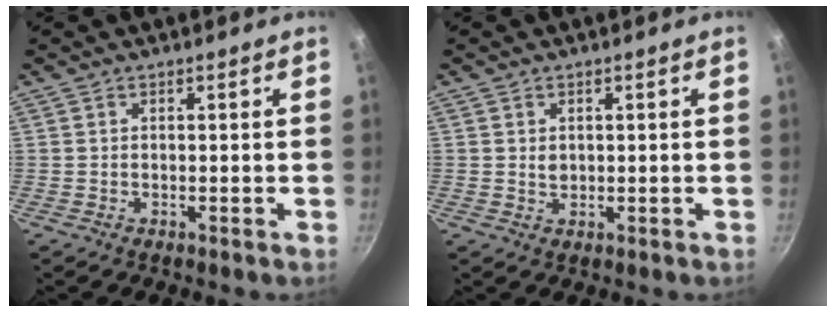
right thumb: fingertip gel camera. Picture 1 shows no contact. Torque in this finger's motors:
{"motor_torque": [-0.37, 0.16, 0.07, 0.21, 0.06]}